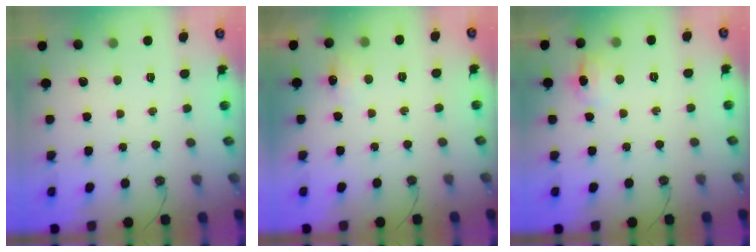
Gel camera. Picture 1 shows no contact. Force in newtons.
{"total": 6.1, "press": 6.1, "slide": 0.8}
{"total": 6.8, "press": 6.7, "slide": 0.8}